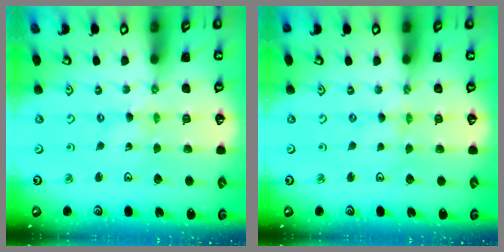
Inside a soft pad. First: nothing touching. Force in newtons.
{"total": 0.0}